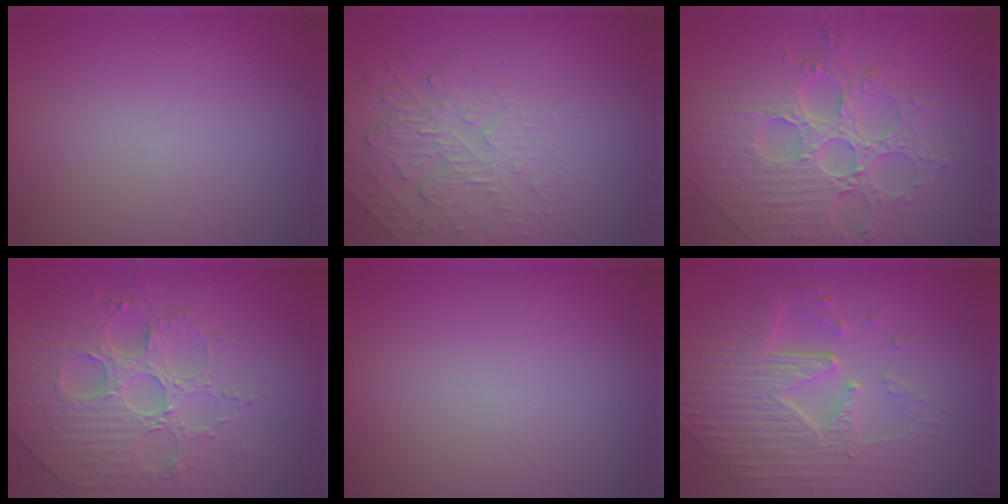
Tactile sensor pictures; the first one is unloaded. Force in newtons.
{"total": 2.4, "press": 1.7, "slide": 1.7}
{"total": 8.7, "press": 6.3, "slide": 5.9}
{"total": 6.3, "press": 5.6, "slide": 3.0}
{"total": 0.0}
{"total": 8.2, "press": 5.9, "slide": 5.6}